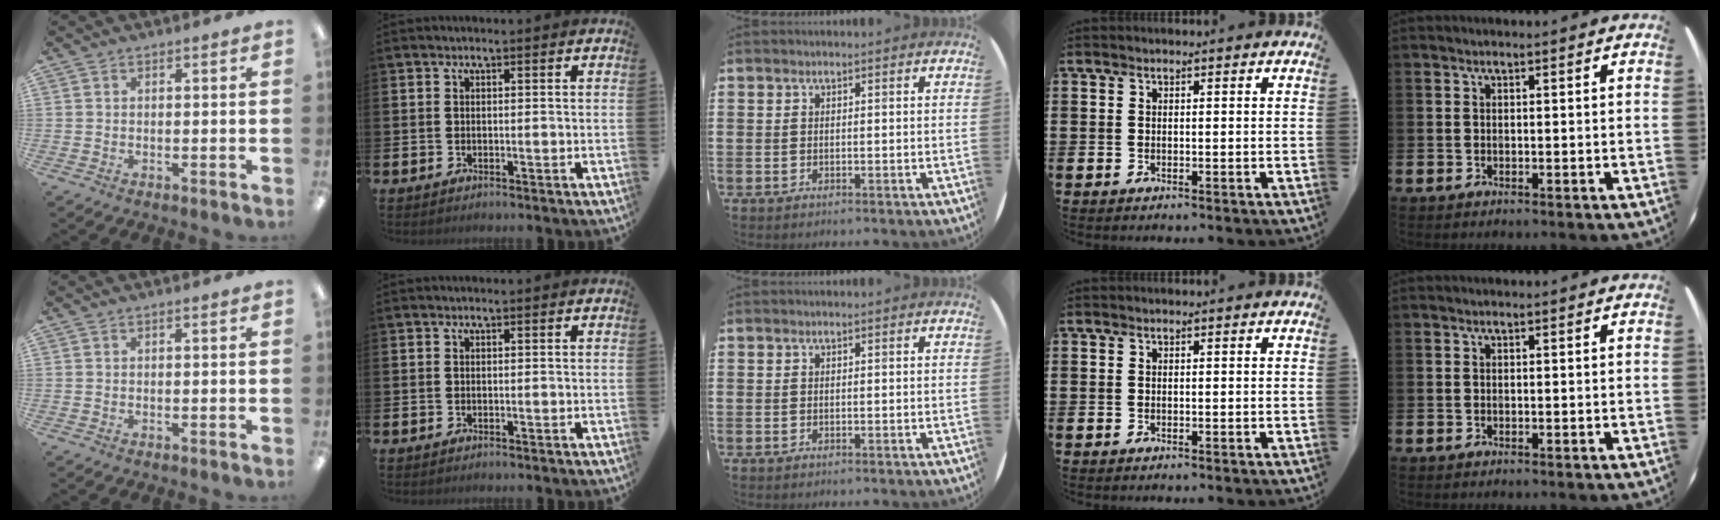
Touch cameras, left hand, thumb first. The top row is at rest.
{}